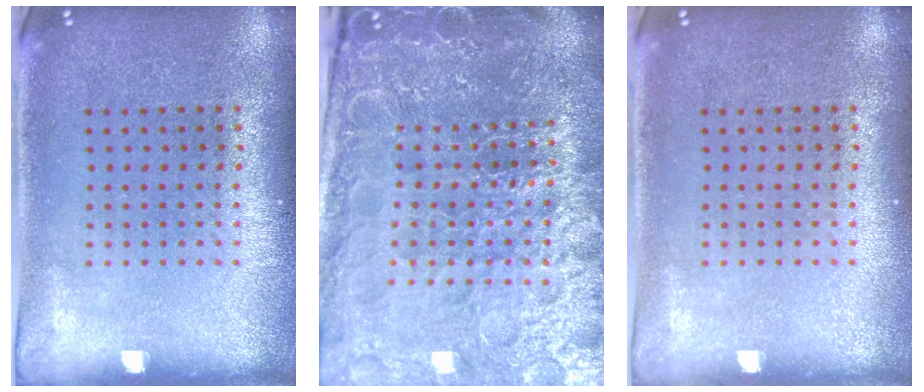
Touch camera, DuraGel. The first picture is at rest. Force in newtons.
{"total": 6.0, "press": 5.3, "slide": 2.7}
{"total": 0.0}